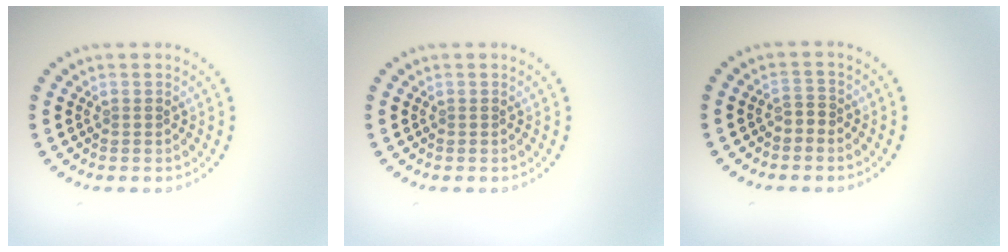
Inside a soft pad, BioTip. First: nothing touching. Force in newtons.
{"total": 0.0}
{"total": 1.0, "press": 0.8, "slide": 0.6}